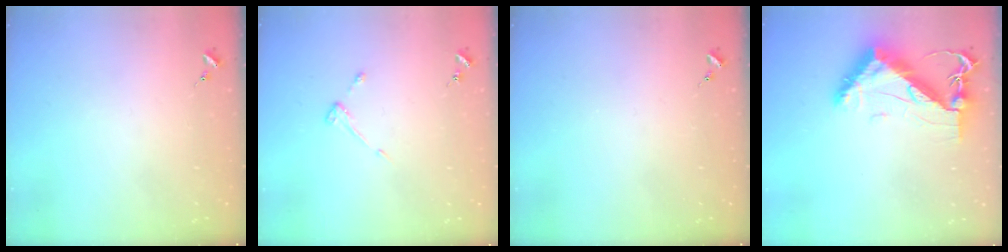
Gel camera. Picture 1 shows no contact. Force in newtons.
{"total": 2.8, "press": 2.8, "slide": 0.3}
{"total": 0.0}
{"total": 11.3, "press": 11.3, "slide": 1.1}